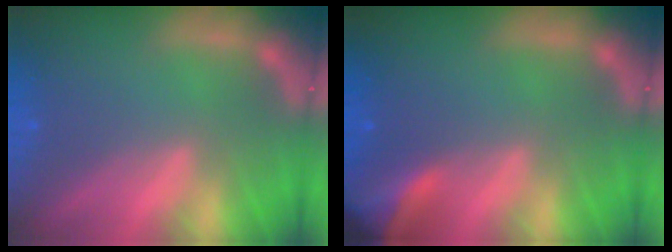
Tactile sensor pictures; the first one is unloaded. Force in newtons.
{"total": 5.4}